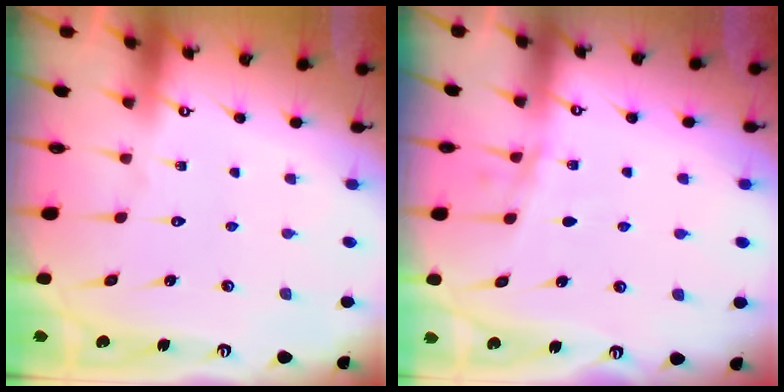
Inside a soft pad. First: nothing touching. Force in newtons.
{"total": 5.1, "press": 5.0, "slide": 1.3}